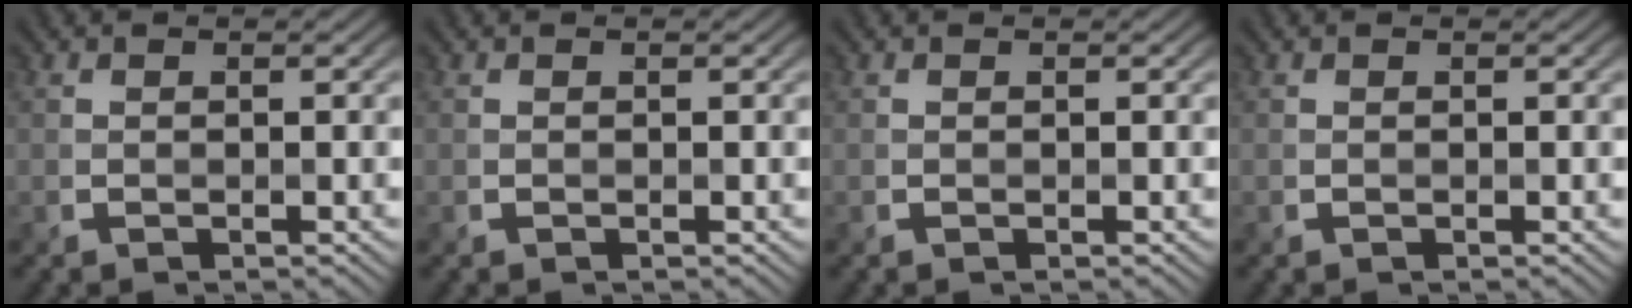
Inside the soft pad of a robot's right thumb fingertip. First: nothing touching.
{"total": 0.0}
{"total": 0.0}
{"total": 0.0}